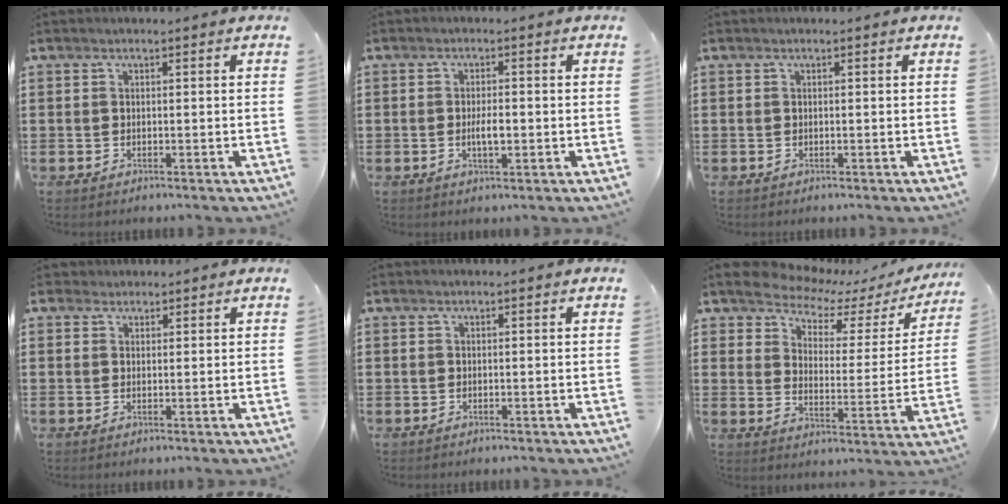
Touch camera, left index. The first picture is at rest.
{"total": 3.1, "force": [-0.4, 1.1, 2.9], "torque": [-0.054, 0.002, -0.008]}
{"total": 0.0}
{"total": 1.5, "force": [1.3, 0.8, 0.0], "torque": [-0.006, 0.008, 0.026]}
{"total": 0.0}
{"total": 5.4, "force": [5.1, 1.5, 1.1], "torque": [-0.055, -0.037, 0.084]}